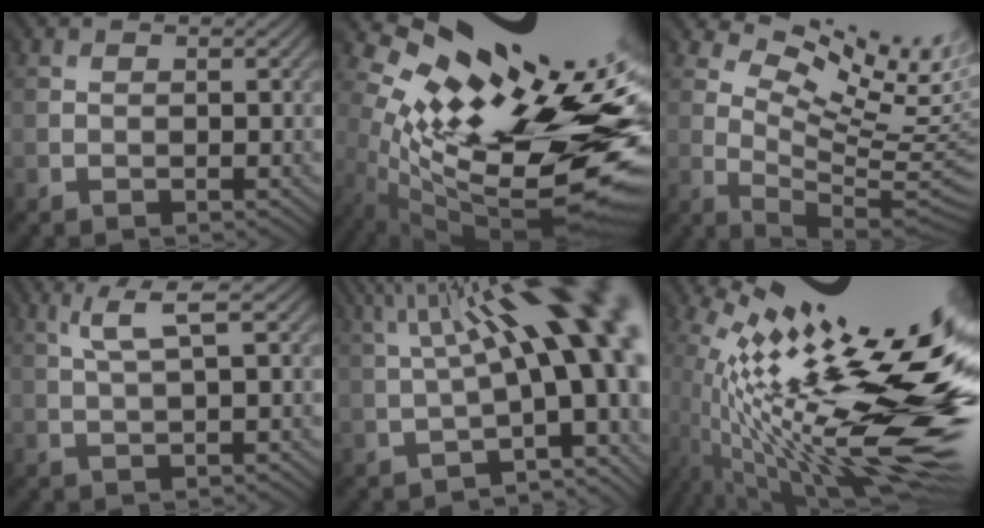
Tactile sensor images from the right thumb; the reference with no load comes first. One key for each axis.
{"total": 15.8, "fx": 2.2, "fy": 6.2, "fz": 14.4, "tx": -0.245, "ty": -0.008, "tz": 0.050}
{"total": 11.5, "fx": 7.4, "fy": 3.7, "fz": 8.0, "tx": -0.157, "ty": 0.000, "tz": 0.124}
{"total": 3.3, "fx": 1.3, "fy": 0.1, "fz": 3.0, "tx": -0.057, "ty": 0.007, "tz": 0.038}
{"total": 14.3, "fx": 1.6, "fy": 4.0, "fz": 13.6, "tx": -0.181, "ty": 0.024, "tz": 0.036}
{"total": 18.1, "fx": -1.1, "fy": 4.3, "fz": 17.6, "tx": -0.284, "ty": -0.003, "tz": -0.013}